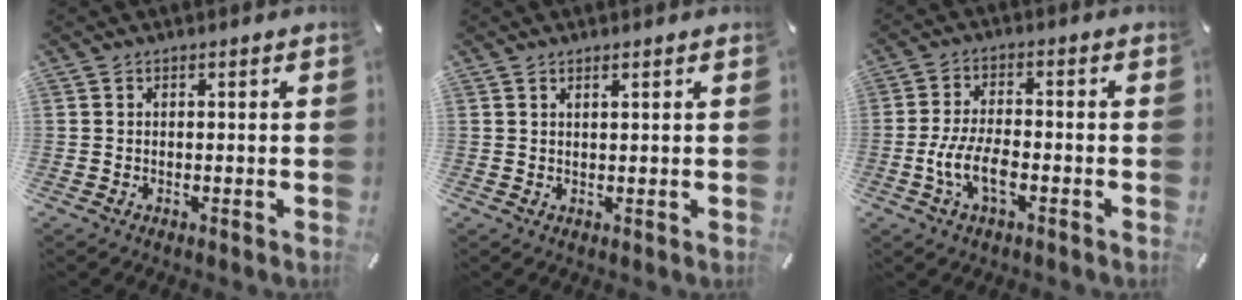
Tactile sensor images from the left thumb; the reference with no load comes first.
{"total": 1.0, "force": [0.8, -0.1, 0.6], "torque": [-0.013, -0.003, 0.014]}
{"total": 7.7, "force": [-2.7, 3.3, 6.4], "torque": [-0.136, 0.000, -0.048]}